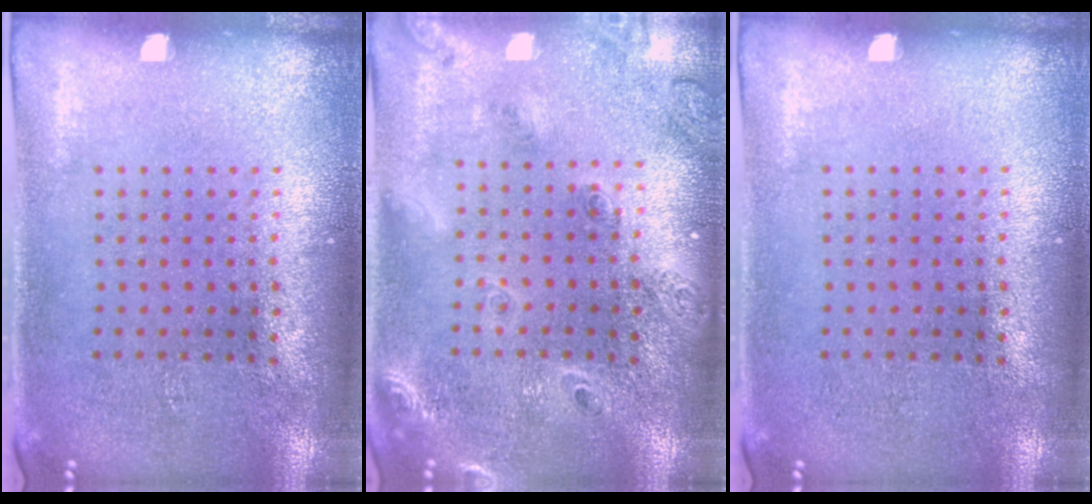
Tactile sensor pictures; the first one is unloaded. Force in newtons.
{"total": 1.7, "press": 1.6, "slide": 0.8}
{"total": 0.0}